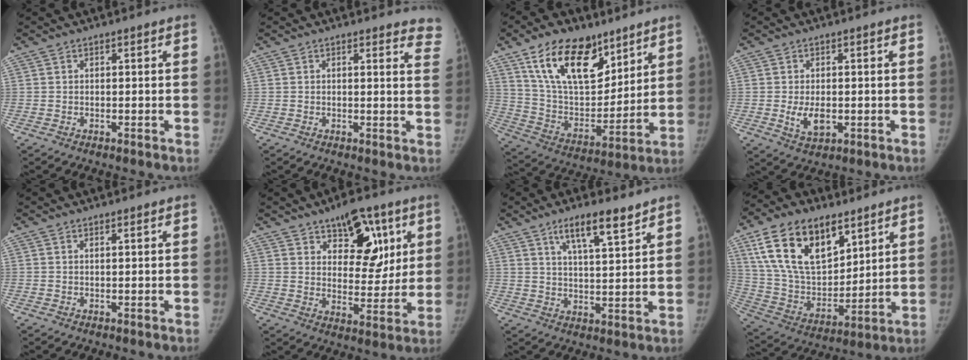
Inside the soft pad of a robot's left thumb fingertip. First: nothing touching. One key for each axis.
{"total": 6.8, "fx": 6.4, "fy": 1.7, "fz": 1.5, "tx": 0.026, "ty": -0.034, "tz": 0.037}
{"total": 20.8, "fx": 12.6, "fy": 11.1, "fz": 12.2, "tx": -0.166, "ty": -0.054, "tz": 0.233}
{"total": 4.8, "fx": -0.6, "fy": 2.8, "fz": 3.9, "tx": -0.065, "ty": -0.009, "tz": -0.003}
{"total": 0.6, "fx": 0.5, "fy": 0.0, "fz": 0.4, "tx": -0.006, "ty": -0.003, "tz": 0.011}
{"total": 13.9, "fx": 6.9, "fy": 7.8, "fz": 9.2, "tx": -0.080, "ty": -0.035, "tz": 0.107}
{"total": 8.7, "fx": 5.9, "fy": 1.9, "fz": 6.1, "tx": -0.094, "ty": -0.034, "tz": 0.105}
{"total": 21.8, "fx": 11.4, "fy": 12.1, "fz": 14.1, "tx": -0.225, "ty": -0.041, "tz": 0.217}